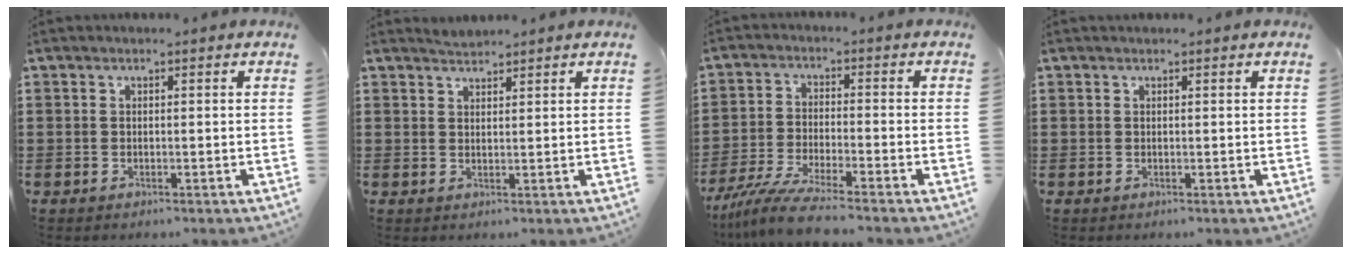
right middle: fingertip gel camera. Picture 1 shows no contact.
{"total": 1.5, "force": [1.5, 0.1, -0.2], "torque": [-0.001, 0.003, 0.029]}
{"total": 6.7, "force": [-5.8, -0.2, 3.3], "torque": [-0.083, -0.020, -0.116]}
{"total": 0.0}